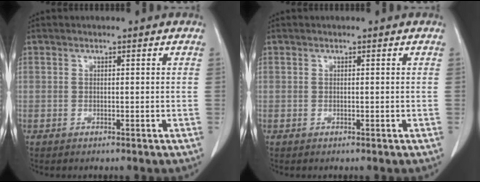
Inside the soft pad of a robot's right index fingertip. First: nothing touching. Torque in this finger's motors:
{"motor_torque": [-0.03, 0.02, 0.00, 0.00]}